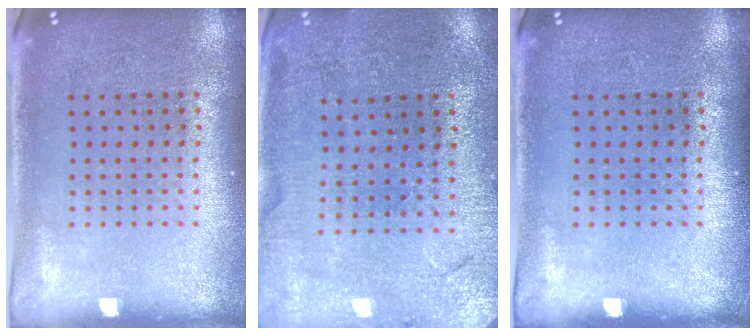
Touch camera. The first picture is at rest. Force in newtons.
{"total": 0.5, "press": 0.5, "slide": 0.2}
{"total": 0.0}